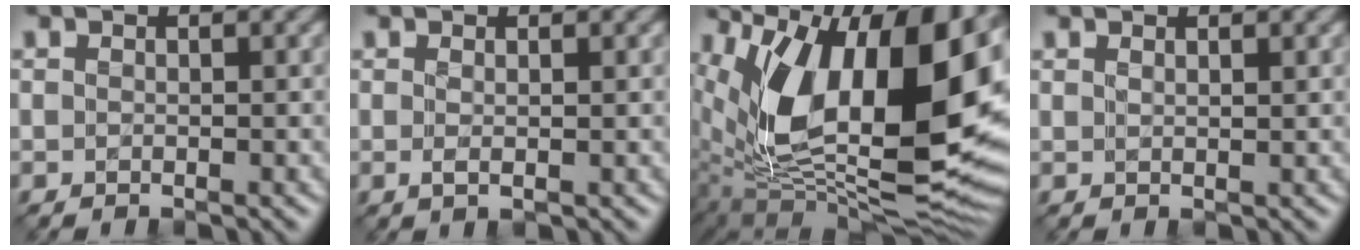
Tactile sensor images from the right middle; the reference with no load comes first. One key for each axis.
{"total": 1.1, "fx": 0.1, "fy": 0.2, "fz": 1.0, "tx": -0.020, "ty": 0.000, "tz": 0.002}
{"total": 17.6, "fx": 3.9, "fy": 8.9, "fz": 14.6, "tx": -0.253, "ty": -0.004, "tz": 0.064}
{"total": 0.8, "fx": 0.7, "fy": 0.1, "fz": 0.5, "tx": -0.008, "ty": 0.002, "tz": 0.011}